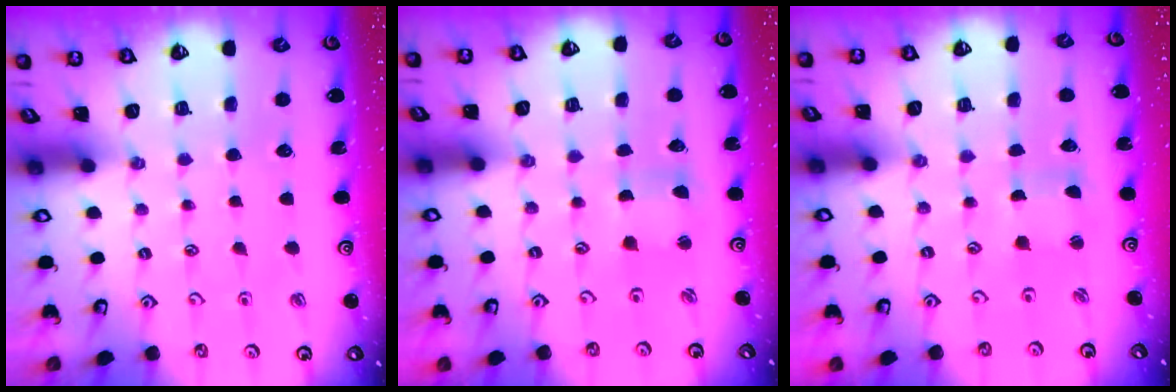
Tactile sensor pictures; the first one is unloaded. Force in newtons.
{"total": 2.7, "press": 2.7, "slide": 0.3}
{"total": 1.1, "press": 1.0, "slide": 0.2}